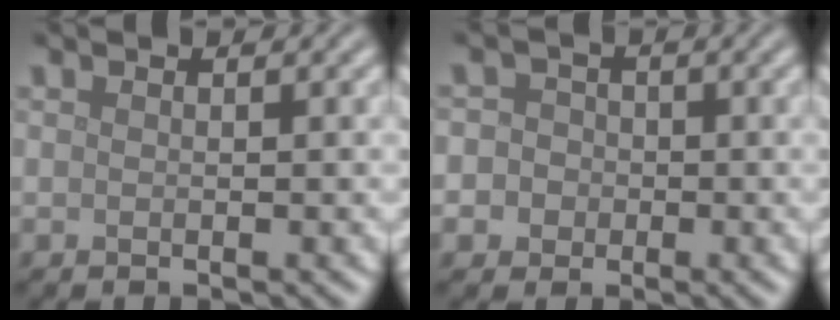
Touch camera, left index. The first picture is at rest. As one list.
[{"total": 4.5, "force": [-0.5, 4.3, 1.3], "torque": [0.005, 0.022, -0.043]}]